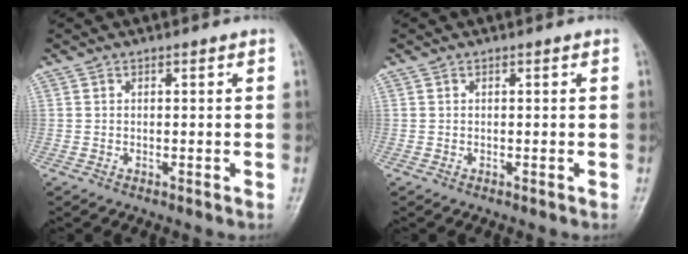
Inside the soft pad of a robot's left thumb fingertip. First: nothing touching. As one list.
[{"total": 0.0}]